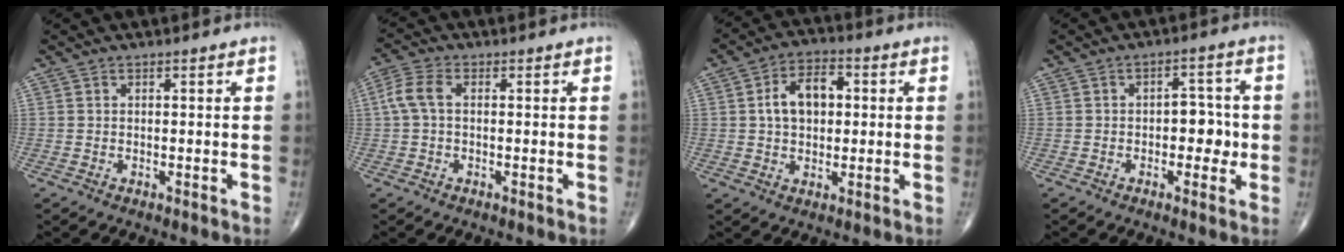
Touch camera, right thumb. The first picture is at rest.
{"total": 4.7, "force": [0.3, 2.6, 3.9], "torque": [-0.099, 0.014, 0.001]}
{"total": 9.0, "force": [1.1, 5.8, 6.8], "torque": [-0.098, 0.017, 0.015]}
{"total": 5.8, "force": [-0.9, 3.5, 4.5], "torque": [-0.026, 0.016, -0.017]}